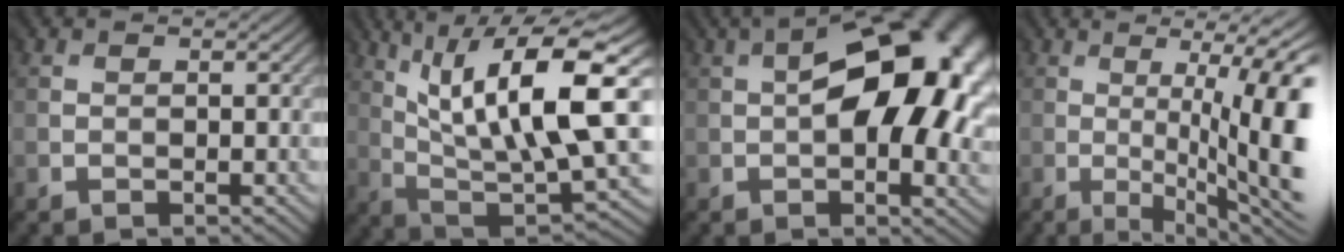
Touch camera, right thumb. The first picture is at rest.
{"total": 14.7, "force": [5.0, 4.7, 13.1], "torque": [-0.234, 0.017, 0.104]}
{"total": 17.1, "force": [1.5, 9.5, 14.1], "torque": [-0.181, 0.009, 0.023]}
{"total": 12.4, "force": [-1.3, 3.2, 12.0], "torque": [-0.127, 0.002, -0.011]}